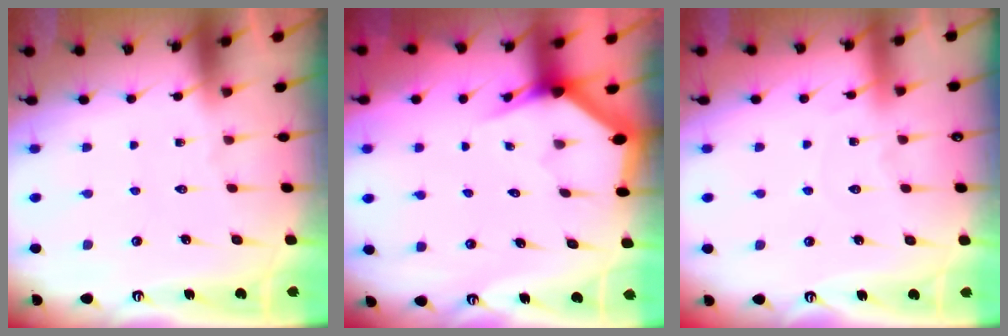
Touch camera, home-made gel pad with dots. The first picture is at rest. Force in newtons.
{"total": 3.0, "press": 3.0, "slide": 0.1}
{"total": 2.8, "press": 2.8, "slide": 0.4}